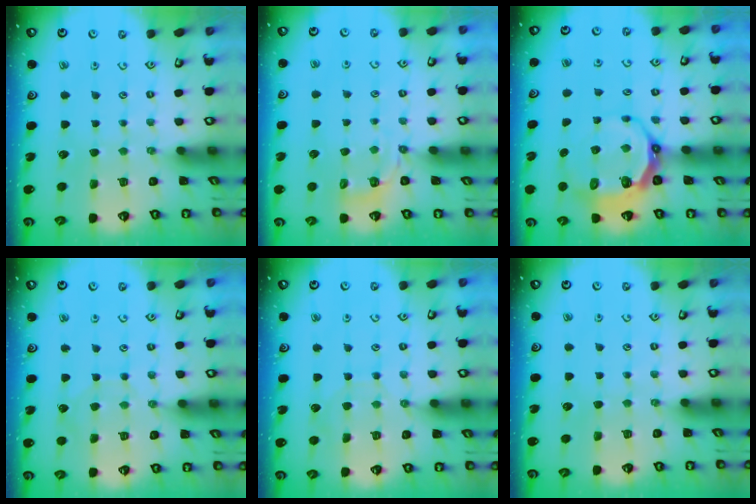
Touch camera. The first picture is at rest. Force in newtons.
{"total": 3.8, "press": 3.2, "slide": 2.1}
{"total": 8.7, "press": 7.7, "slide": 4.1}
{"total": 5.1, "press": 5.1, "slide": 0.2}
{"total": 2.8, "press": 2.8, "slide": 0.4}
{"total": 0.0}